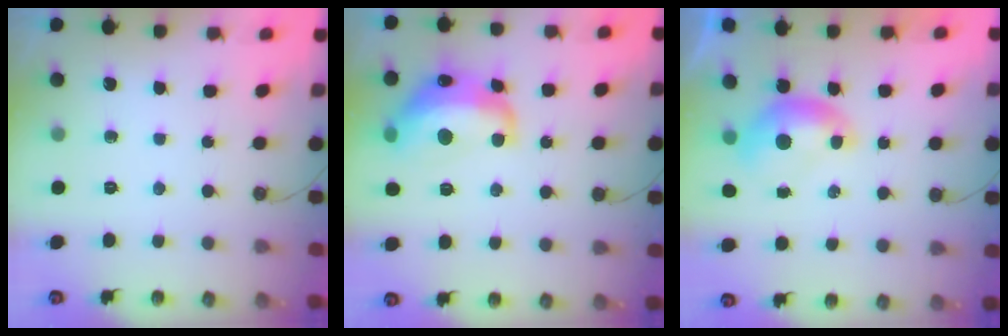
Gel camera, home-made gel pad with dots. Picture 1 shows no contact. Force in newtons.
{"total": 9.5, "press": 9.5, "slide": 0.9}
{"total": 0.0}